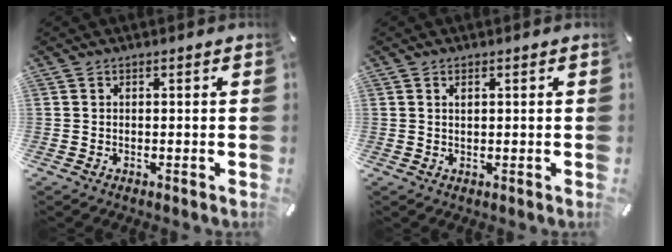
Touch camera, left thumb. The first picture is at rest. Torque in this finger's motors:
{"motor_torque": [-0.03, -0.41, 0.04, 0.06, -0.02]}